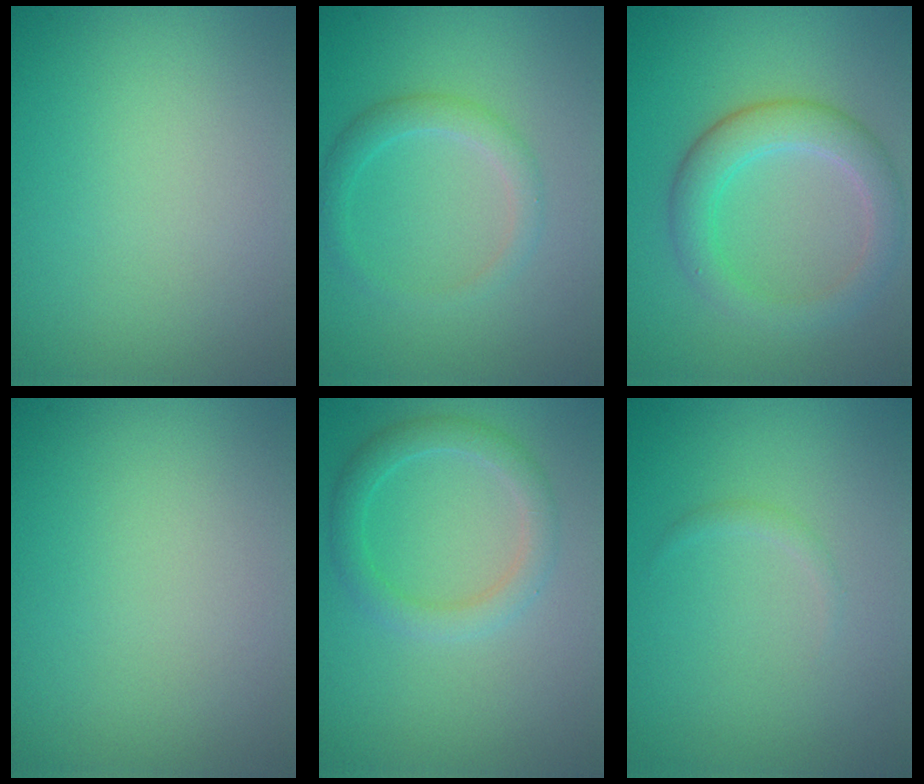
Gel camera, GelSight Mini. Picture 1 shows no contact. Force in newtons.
{"total": 2.1, "press": 2.1, "slide": 0.0}
{"total": 4.4, "press": 4.4, "slide": 0.3}
{"total": 0.0}
{"total": 2.7, "press": 2.7, "slide": 0.1}
{"total": 0.6, "press": 0.6, "slide": 0.0}